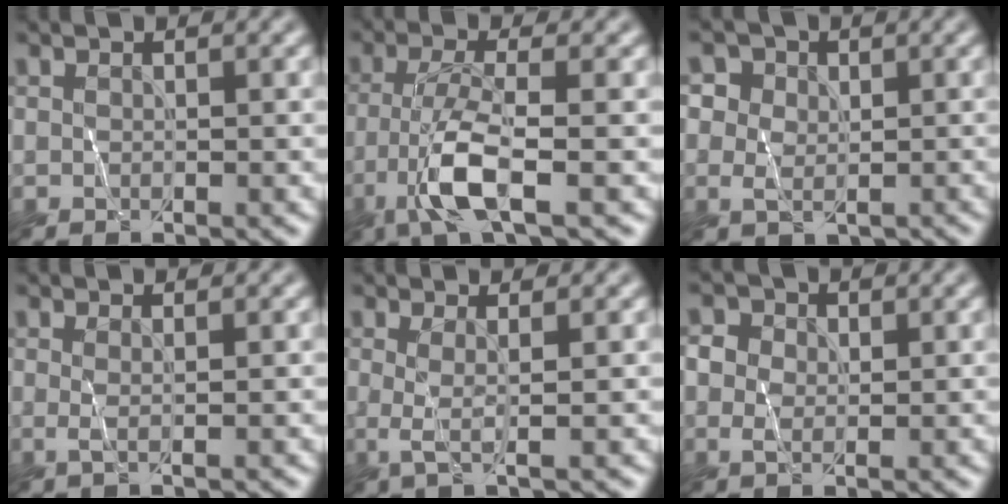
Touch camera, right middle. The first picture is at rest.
{"total": 5.2, "force": [-2.2, 1.0, 4.6], "torque": [-0.094, 0.005, -0.049]}
{"total": 4.4, "force": [1.1, 3.9, 1.7], "torque": [-0.020, 0.007, 0.005]}
{"total": 1.2, "force": [0.1, 0.3, 1.1], "torque": [-0.018, 0.000, -0.001]}
{"total": 2.1, "force": [0.3, 0.5, 2.1], "torque": [-0.038, -0.003, 0.002]}
{"total": 2.7, "force": [0.6, 2.2, 1.5], "torque": [-0.029, 0.005, 0.002]}